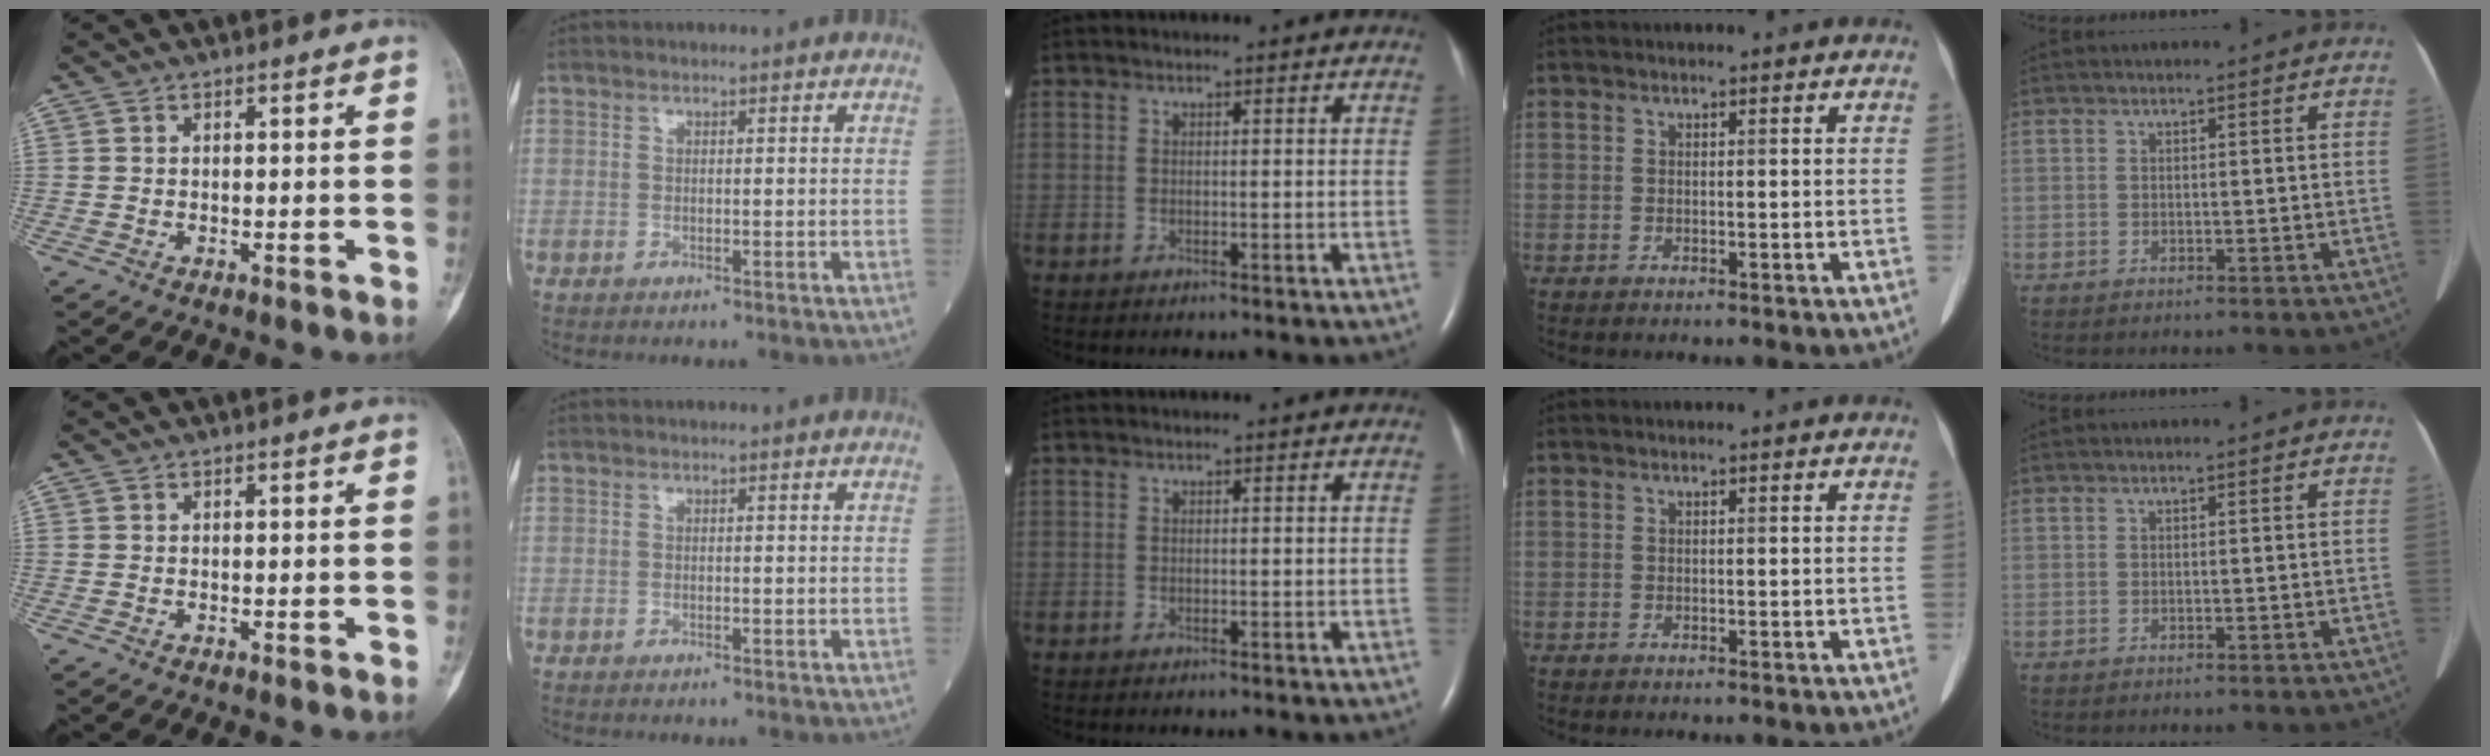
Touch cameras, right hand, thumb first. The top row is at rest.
{}